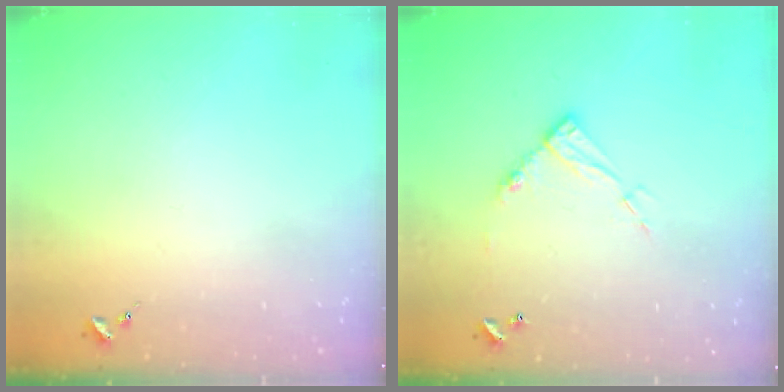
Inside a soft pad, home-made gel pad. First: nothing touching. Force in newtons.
{"total": 11.8, "press": 11.7, "slide": 1.1}